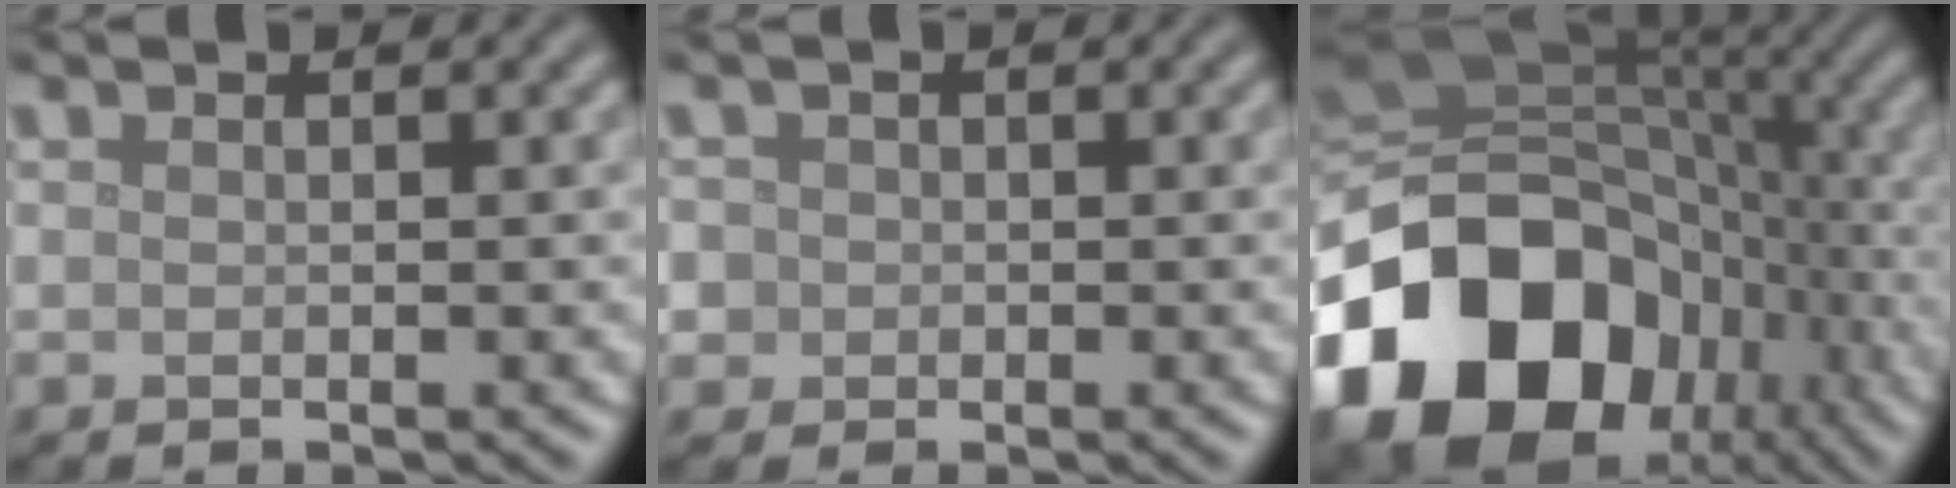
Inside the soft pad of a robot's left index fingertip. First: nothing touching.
{"total": 3.2, "force": [0.3, 3.0, 1.1], "torque": [-0.010, 0.023, -0.017]}
{"total": 21.4, "force": [-9.3, 15.8, 11.1], "torque": [-0.247, -0.028, -0.143]}